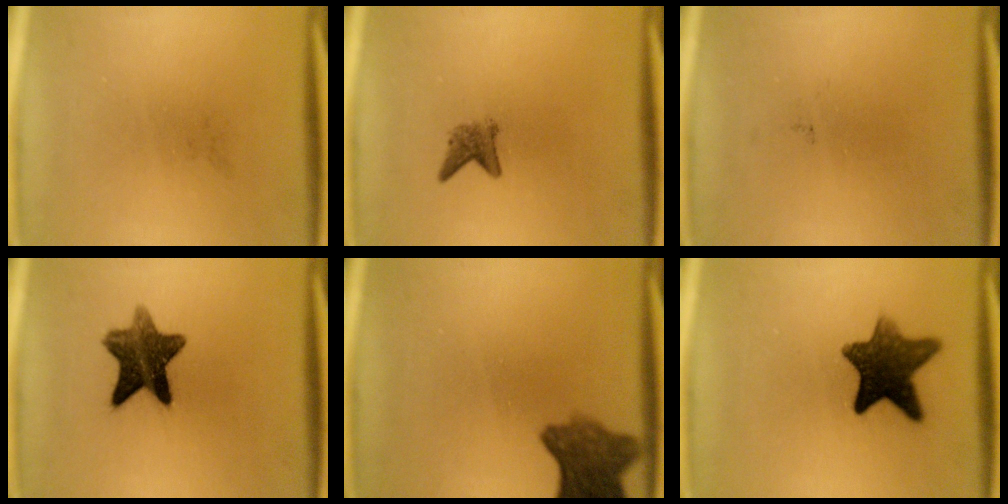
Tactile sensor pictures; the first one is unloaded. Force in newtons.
{"total": 2.1}
{"total": 0.0}
{"total": 10.1}
{"total": 7.7}
{"total": 10.3}